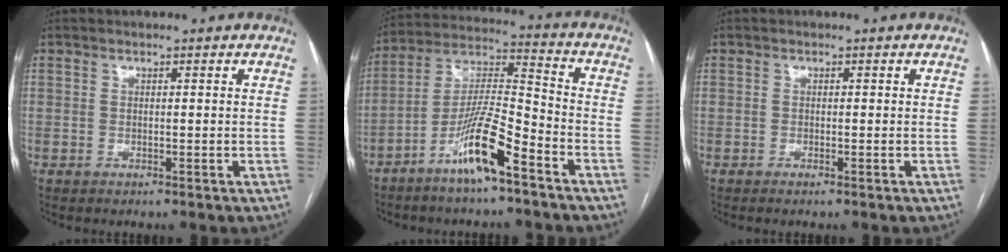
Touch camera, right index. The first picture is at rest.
{"total": 11.9, "force": [-7.1, 1.1, 9.6], "torque": [-0.188, -0.005, -0.136]}
{"total": 0.6, "force": [-0.5, -0.1, 0.5], "torque": [-0.010, -0.001, -0.008]}